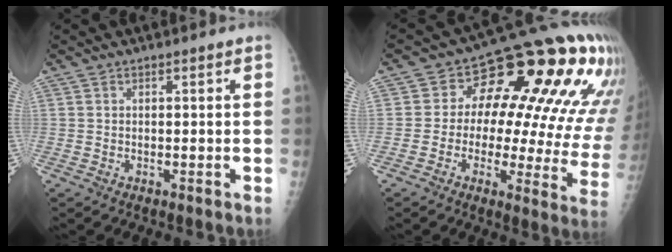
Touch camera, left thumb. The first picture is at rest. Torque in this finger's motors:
{"motor_torque": [0.94, 1.09, 0.05, -0.25, 0.06]}